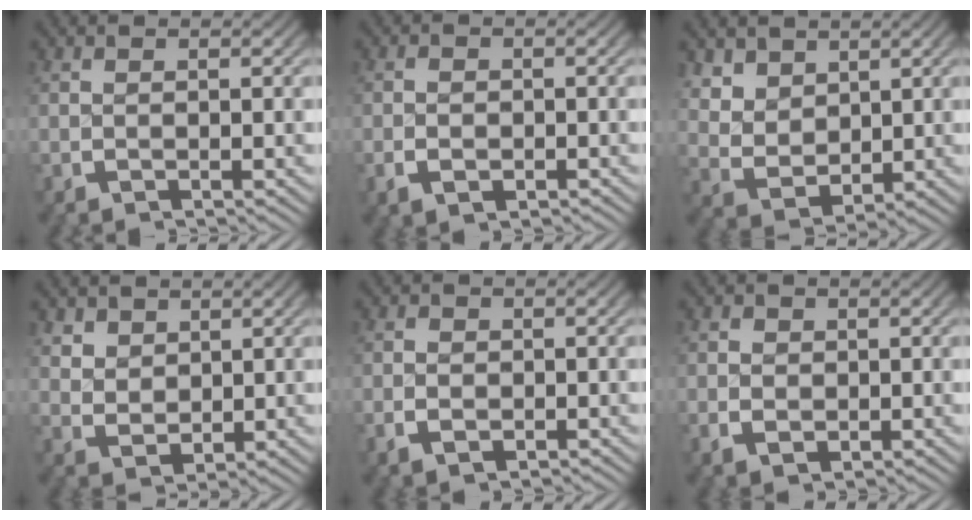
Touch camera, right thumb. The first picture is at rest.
{"total": 2.1, "force": [-1.0, 1.5, 1.0], "torque": [-0.020, -0.008, -0.015]}
{"total": 5.7, "force": [1.2, 4.6, 3.1], "torque": [-0.085, -0.034, 0.037]}
{"total": 3.0, "force": [1.1, 2.4, 1.4], "torque": [-0.032, -0.020, 0.034]}
{"total": 2.2, "force": [-0.8, 1.8, 1.0], "torque": [-0.020, -0.010, -0.011]}
{"total": 2.5, "force": [-0.3, 2.2, 1.2], "torque": [-0.026, -0.014, 0.001]}